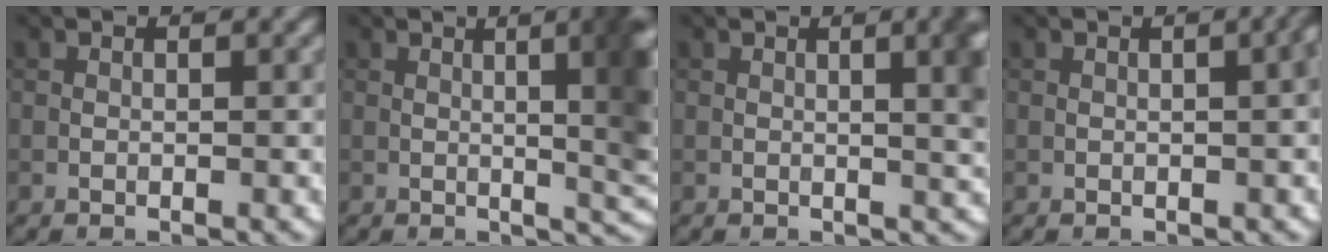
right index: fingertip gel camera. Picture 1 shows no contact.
{"total": 10.5, "force": [1.4, 3.7, 9.7], "torque": [-0.078, 0.020, 0.008]}
{"total": 5.5, "force": [1.0, 1.9, 5.0], "torque": [-0.039, 0.012, 0.012]}
{"total": 2.6, "force": [0.2, 0.8, 2.4], "torque": [-0.018, 0.012, 0.004]}